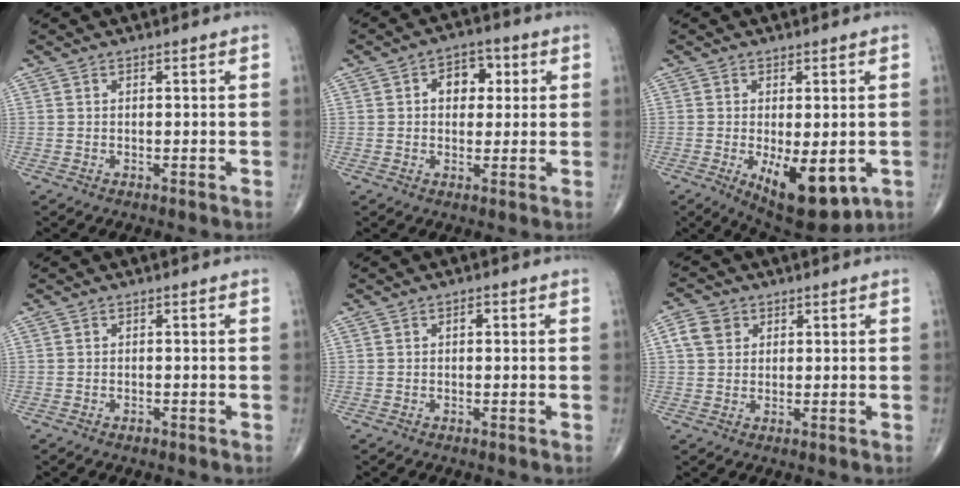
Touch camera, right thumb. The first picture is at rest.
{"total": 6.4, "force": [1.4, 4.6, 4.2], "torque": [-0.025, 0.008, 0.015]}
{"total": 11.6, "force": [-3.4, 5.1, 9.9], "torque": [-0.128, -0.017, -0.034]}
{"total": 0.5, "force": [-0.4, 0.3, 0.2], "torque": [-0.001, 0.001, -0.008]}
{"total": 1.0, "force": [0.2, 0.6, 0.8], "torque": [-0.007, 0.002, 0.000]}
{"total": 4.6, "force": [1.5, 3.8, 2.0], "torque": [-0.026, 0.004, 0.027]}